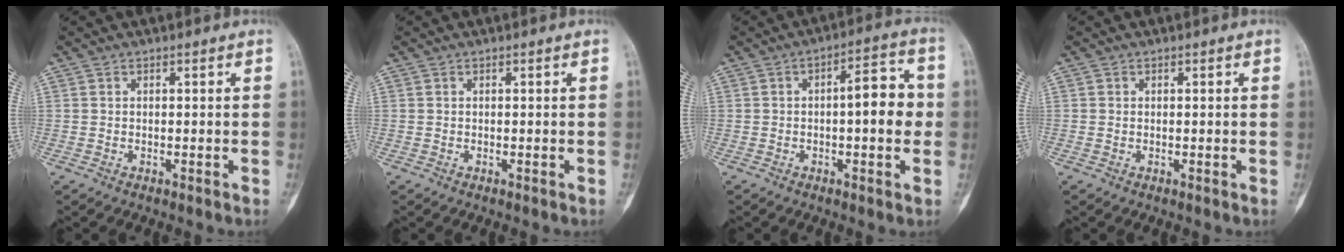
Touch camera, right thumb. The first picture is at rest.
{"total": 0.0}
{"total": 10.2, "force": [-0.3, 3.7, 9.5], "torque": [-0.116, 0.020, -0.008]}
{"total": 0.0}